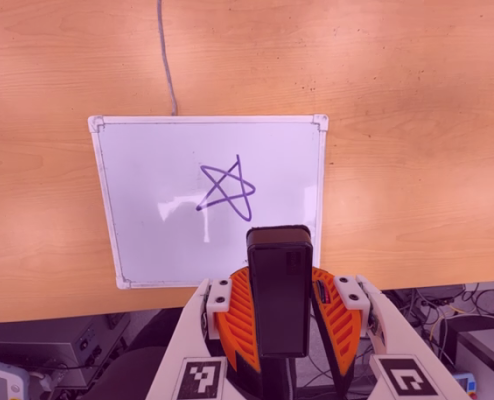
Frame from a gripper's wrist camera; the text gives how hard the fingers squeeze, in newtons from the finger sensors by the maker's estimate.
{"total": 8.7, "left": 8.0, "right": 9.3}